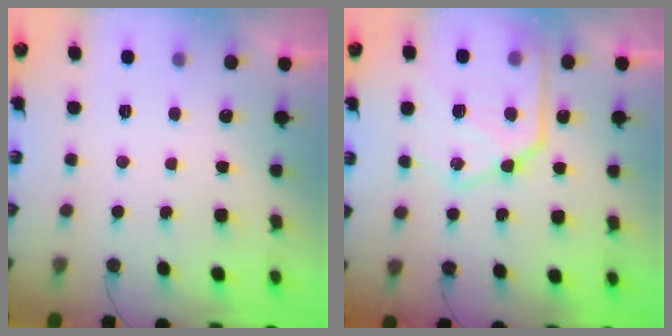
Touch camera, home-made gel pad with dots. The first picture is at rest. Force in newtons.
{"total": 19.1, "press": 19.1, "slide": 1.6}